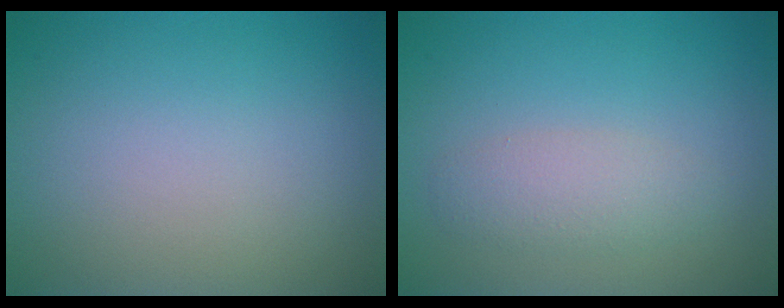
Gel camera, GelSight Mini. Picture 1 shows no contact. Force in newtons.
{"total": 2.3, "press": 2.3, "slide": 0.1}